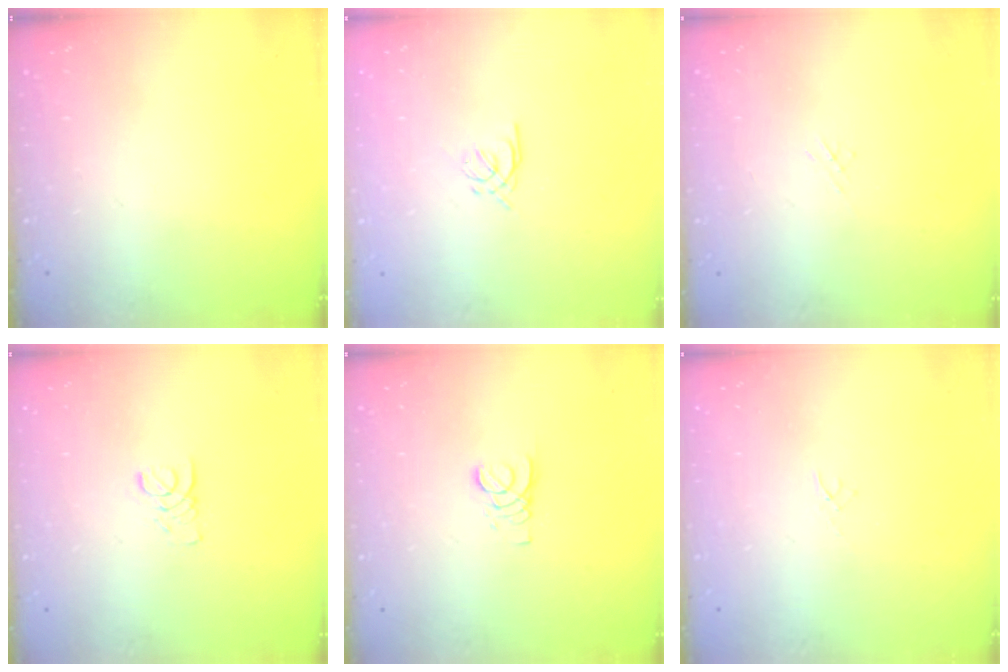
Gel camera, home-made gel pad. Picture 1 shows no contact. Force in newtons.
{"total": 1.2, "press": 1.1, "slide": 0.5}
{"total": 1.2, "press": 1.1, "slide": 0.3}
{"total": 1.6, "press": 1.6, "slide": 0.1}
{"total": 2.7, "press": 2.7, "slide": 0.3}
{"total": 1.0, "press": 1.0, "slide": 0.3}